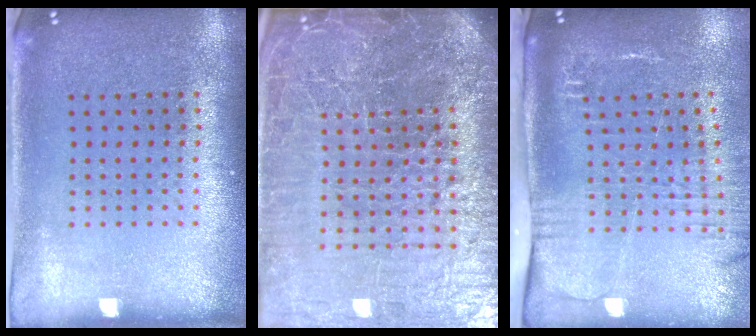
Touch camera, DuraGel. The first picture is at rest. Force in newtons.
{"total": 7.6, "press": 6.5, "slide": 3.9}
{"total": 2.7, "press": 2.1, "slide": 1.7}